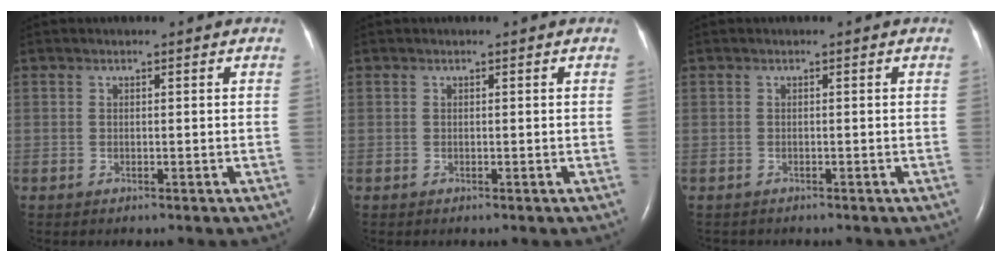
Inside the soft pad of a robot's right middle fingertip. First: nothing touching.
{"total": 0.0}
{"total": 0.6, "force": [-0.5, 0.2, 0.0], "torque": [-0.008, 0.001, -0.009]}